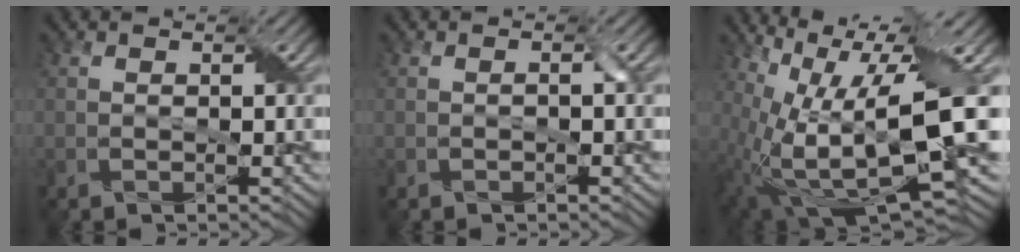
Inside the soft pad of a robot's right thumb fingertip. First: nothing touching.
{"total": 0.6, "force": [-0.2, 0.0, 0.6], "torque": [-0.012, 0.004, -0.002]}
{"total": 15.8, "force": [1.4, 5.5, 14.8], "torque": [-0.280, -0.019, 0.043]}